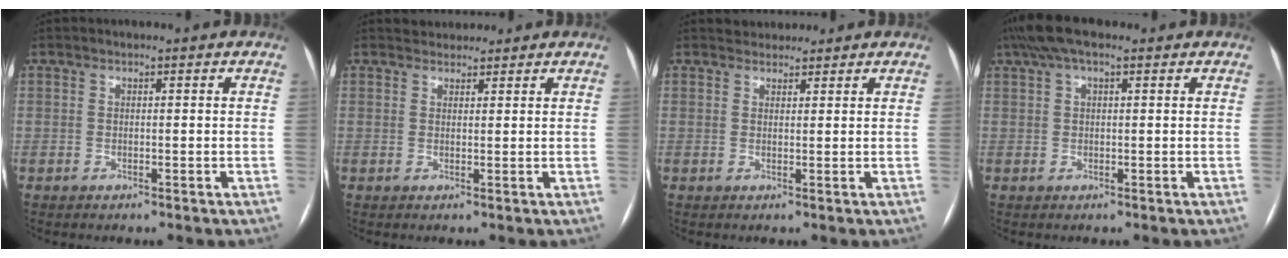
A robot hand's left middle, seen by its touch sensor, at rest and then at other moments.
{"total": 2.2, "force": [2.1, 0.8, -0.1], "torque": [0.003, 0.016, 0.032]}
{"total": 2.4, "force": [2.2, 0.9, -0.1], "torque": [0.004, 0.016, 0.035]}
{"total": 5.8, "force": [3.7, 1.9, 4.1], "torque": [-0.087, 0.043, 0.065]}